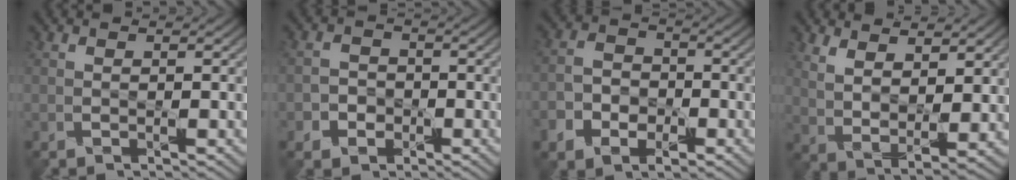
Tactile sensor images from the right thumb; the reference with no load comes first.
{"total": 3.0, "force": [-1.4, 2.5, 0.9], "torque": [-0.009, -0.001, -0.033]}
{"total": 6.1, "force": [-3.1, 4.3, 2.9], "torque": [-0.055, -0.010, -0.068]}
{"total": 6.6, "force": [4.4, 2.3, 4.3], "torque": [-0.094, -0.016, 0.092]}